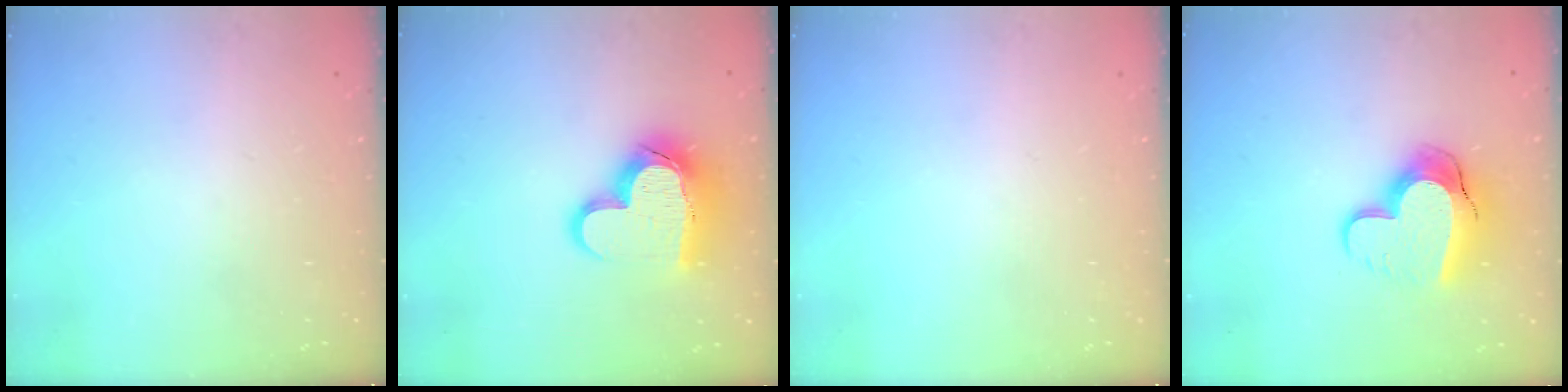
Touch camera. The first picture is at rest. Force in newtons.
{"total": 15.9, "press": 15.8, "slide": 1.5}
{"total": 0.0}
{"total": 13.8, "press": 13.7, "slide": 1.1}